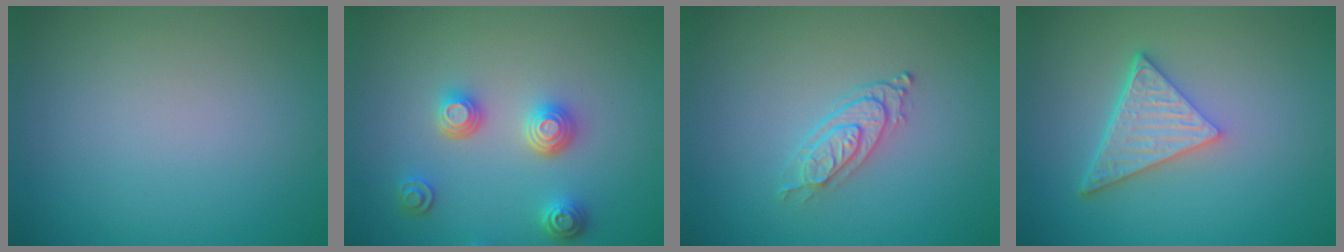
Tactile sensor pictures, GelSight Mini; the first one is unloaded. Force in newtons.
{"total": 3.5, "press": 3.1, "slide": 1.8}
{"total": 2.7, "press": 2.1, "slide": 1.7}
{"total": 5.1, "press": 3.7, "slide": 3.5}